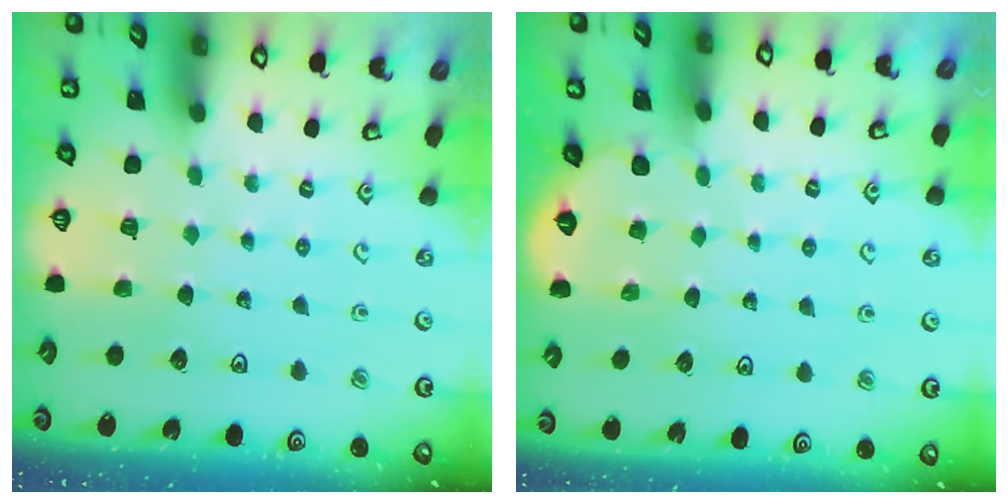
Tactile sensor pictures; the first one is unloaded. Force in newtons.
{"total": 0.0}